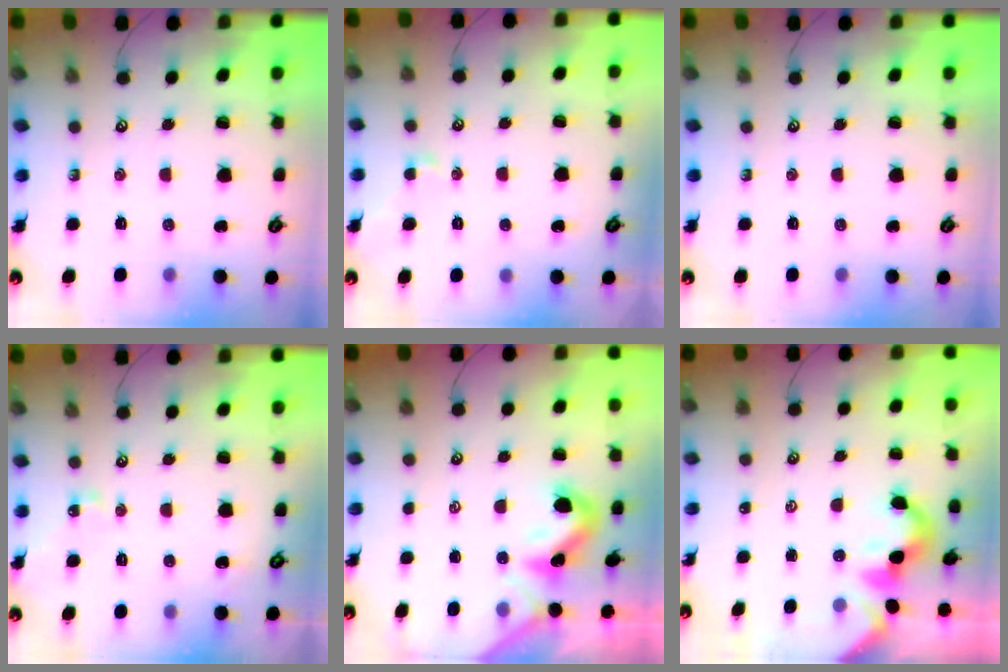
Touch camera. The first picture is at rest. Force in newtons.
{"total": 1.0, "press": 0.9, "slide": 0.4}
{"total": 0.0}
{"total": 3.6, "press": 3.6, "slide": 0.2}
{"total": 2.0, "press": 2.0, "slide": 0.5}
{"total": 2.1, "press": 2.1, "slide": 0.3}